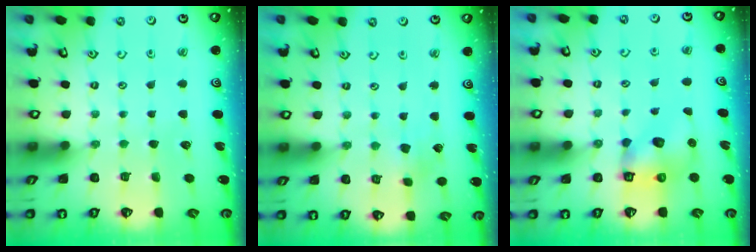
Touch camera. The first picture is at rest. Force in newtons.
{"total": 2.5, "press": 2.4, "slide": 0.5}
{"total": 7.6, "press": 7.5, "slide": 0.9}